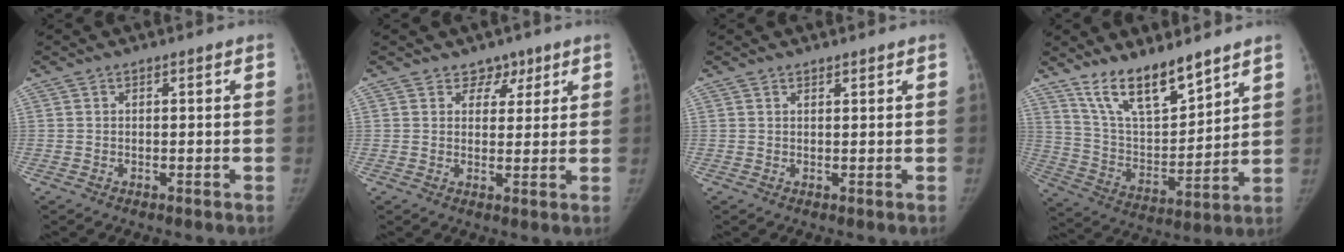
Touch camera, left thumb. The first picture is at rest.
{"total": 3.7, "force": [2.5, 2.6, 0.7], "torque": [0.019, -0.013, 0.034]}
{"total": 0.7, "force": [0.7, 0.1, 0.2], "torque": [-0.003, -0.006, 0.013]}
{"total": 15.1, "force": [11.3, 5.0, 8.5], "torque": [-0.115, -0.072, 0.217]}